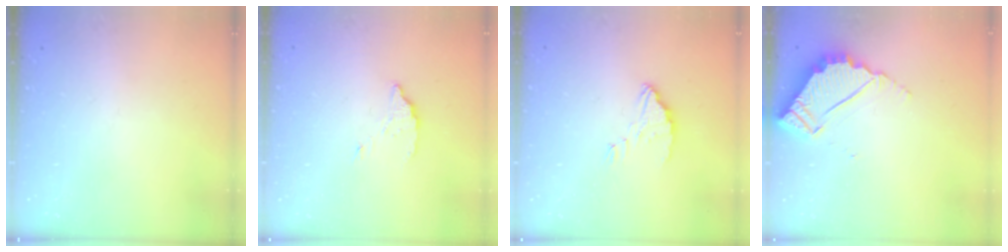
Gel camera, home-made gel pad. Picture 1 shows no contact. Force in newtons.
{"total": 2.9, "press": 2.9, "slide": 0.2}
{"total": 3.1, "press": 3.1, "slide": 0.1}
{"total": 5.3, "press": 5.3, "slide": 0.2}